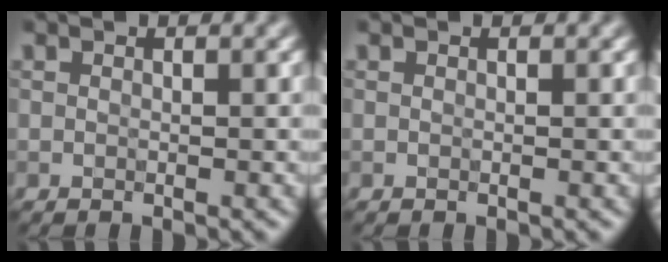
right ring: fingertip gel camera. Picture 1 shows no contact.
{"total": 0.0}